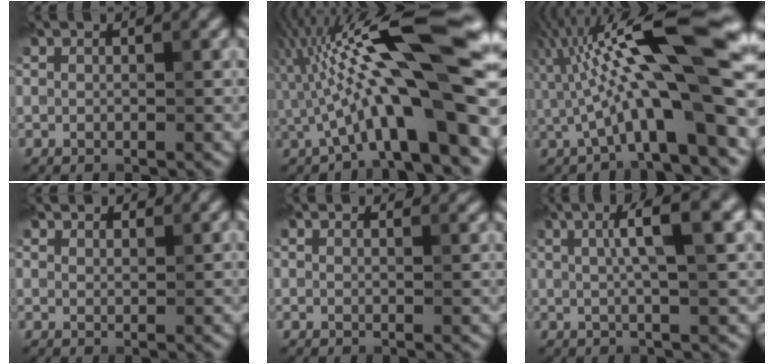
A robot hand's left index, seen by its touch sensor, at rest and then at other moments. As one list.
[{"total": 13.8, "force": [-0.4, 3.1, 13.5], "torque": [-0.213, 0.037, -0.011]}, {"total": 14.1, "force": [1.2, 3.2, 13.7], "torque": [-0.211, 0.034, 0.014]}, {"total": 2.1, "force": [2.0, 0.8, 0.1], "torque": [-0.007, -0.008, 0.037]}, {"total": 1.8, "force": [1.7, 0.6, 0.3], "torque": [-0.010, -0.005, 0.020]}, {"total": 5.7, "force": [1.7, 1.0, 5.3], "torque": [-0.077, 0.015, 0.023]}]